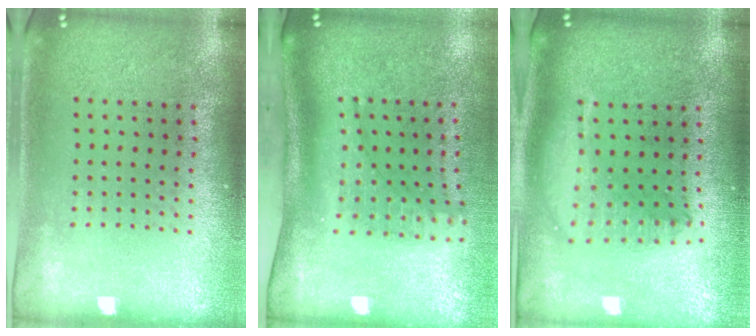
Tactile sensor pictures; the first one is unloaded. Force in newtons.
{"total": 2.1, "press": 1.5, "slide": 1.4}
{"total": 1.9, "press": 1.6, "slide": 1.2}